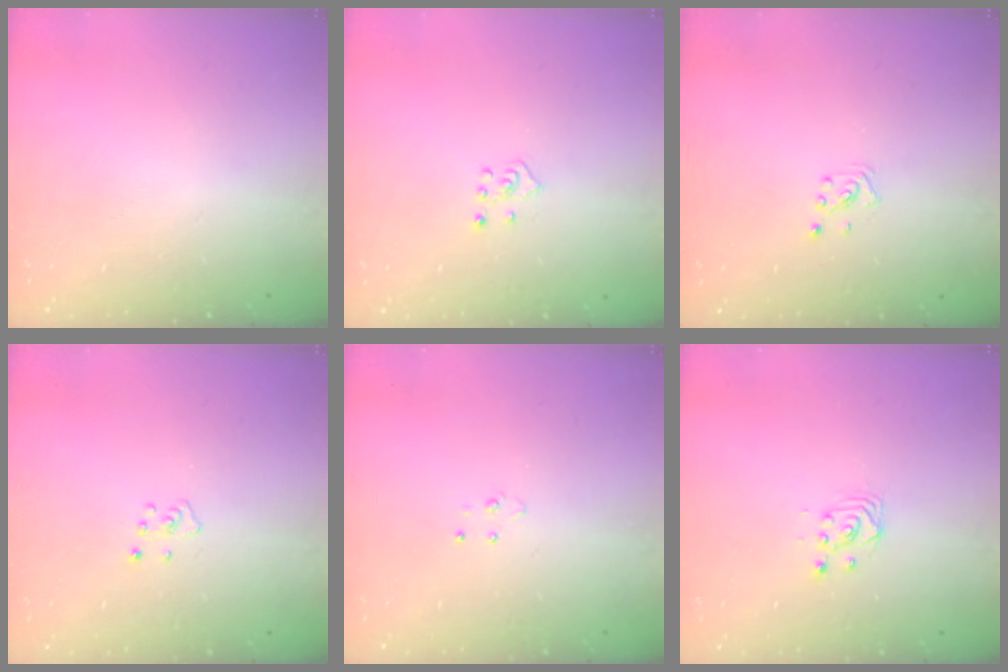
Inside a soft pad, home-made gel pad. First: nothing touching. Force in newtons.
{"total": 2.3, "press": 2.3, "slide": 0.5}
{"total": 2.0, "press": 2.0, "slide": 0.6}
{"total": 4.1, "press": 4.0, "slide": 0.5}
{"total": 3.2, "press": 3.2, "slide": 0.4}
{"total": 3.3, "press": 3.3, "slide": 0.1}